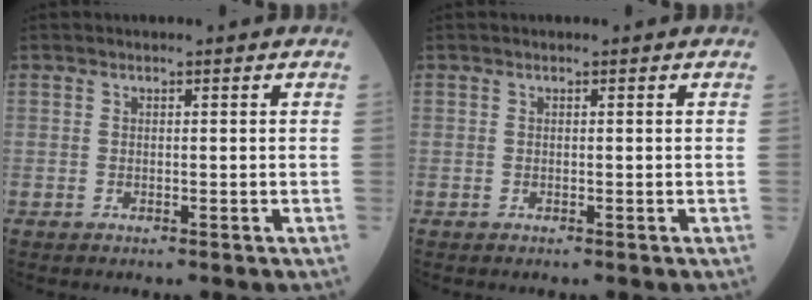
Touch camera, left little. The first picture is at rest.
{"total": 0.0}